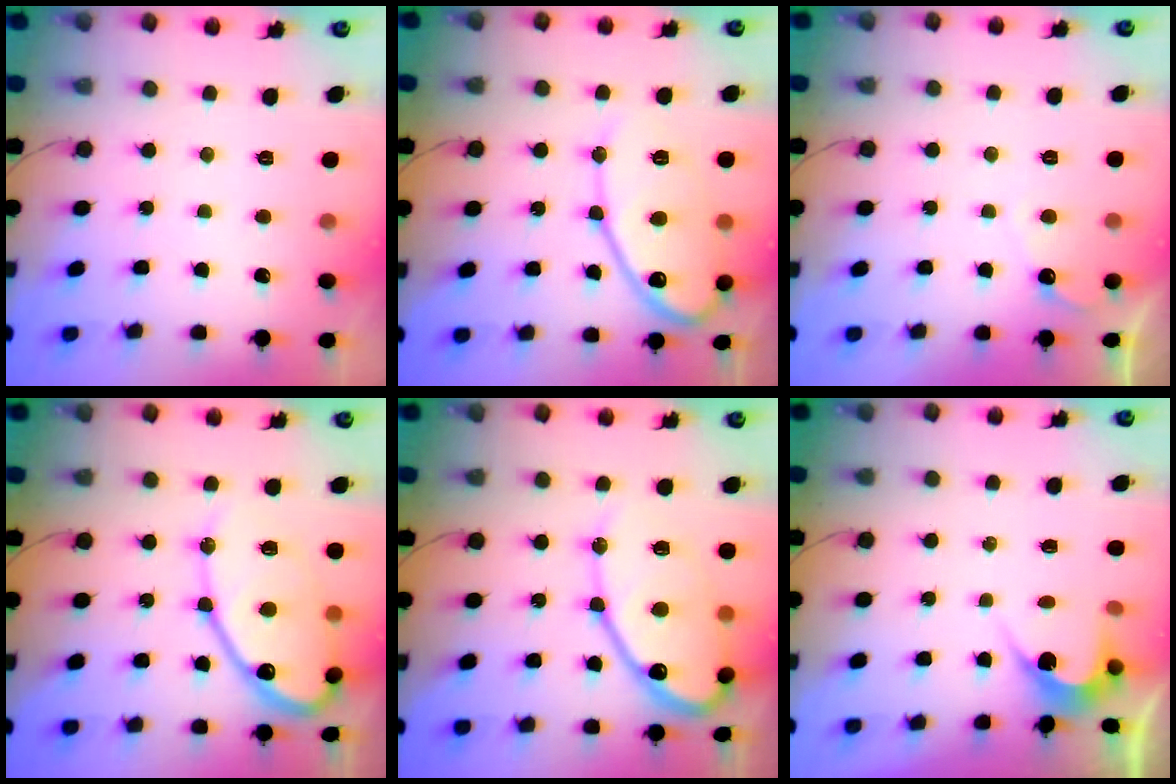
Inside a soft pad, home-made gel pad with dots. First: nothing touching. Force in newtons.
{"total": 13.6, "press": 13.5, "slide": 1.2}
{"total": 3.4, "press": 3.4, "slide": 0.2}
{"total": 16.6, "press": 16.6, "slide": 1.3}
{"total": 16.6, "press": 16.6, "slide": 1.3}
{"total": 2.8, "press": 2.8, "slide": 0.1}